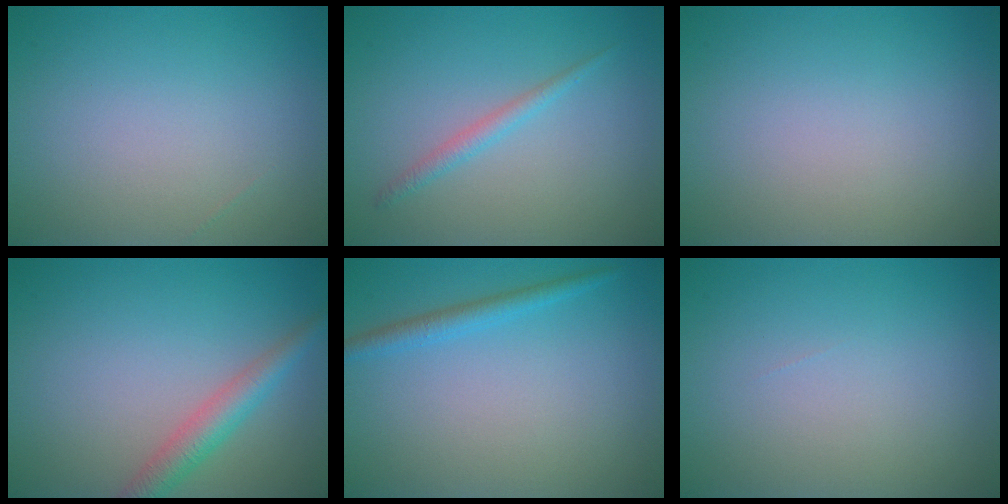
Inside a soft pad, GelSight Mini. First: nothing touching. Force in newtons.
{"total": 1.4, "press": 1.4, "slide": 0.1}
{"total": 0.0}
{"total": 3.0, "press": 3.0, "slide": 0.2}
{"total": 1.8, "press": 1.8, "slide": 0.2}
{"total": 0.0}